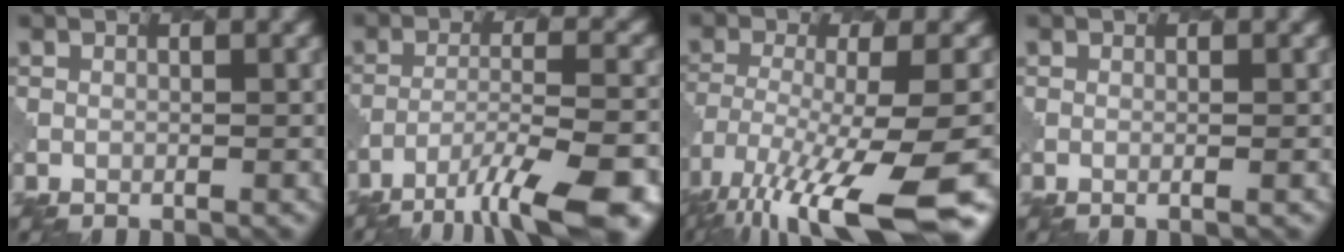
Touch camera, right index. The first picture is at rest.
{"total": 10.6, "force": [-7.2, 2.8, 7.2], "torque": [-0.117, -0.015, -0.107]}
{"total": 14.1, "force": [-8.6, 3.2, 10.8], "torque": [-0.216, -0.026, -0.129]}
{"total": 0.8, "force": [0.2, 0.2, 0.7], "torque": [-0.007, -0.001, -0.004]}